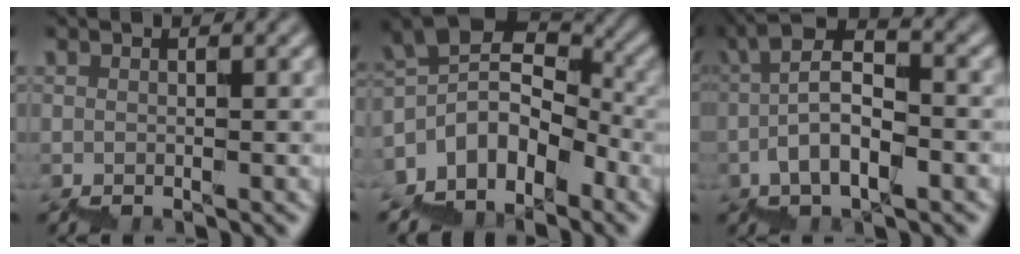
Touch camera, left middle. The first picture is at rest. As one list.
[{"total": 6.5, "force": [-2.8, 4.0, 4.3], "torque": [-0.067, 0.023, -0.059]}, {"total": 5.7, "force": [-1.3, 2.1, 5.1], "torque": [-0.097, 0.028, -0.023]}]